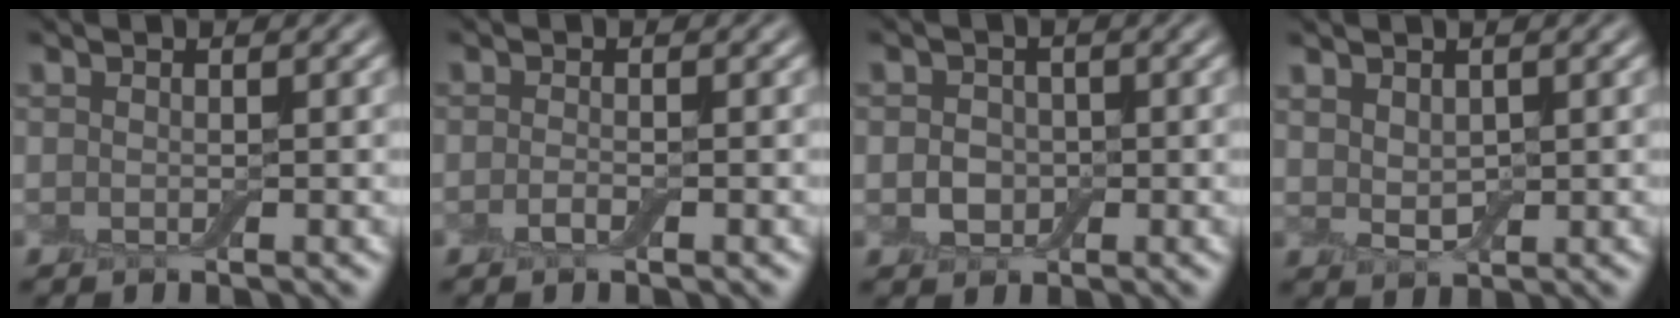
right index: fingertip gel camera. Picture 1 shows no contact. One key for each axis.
{"total": 1.0, "fx": -0.6, "fy": 0.2, "fz": 0.7, "tx": -0.017, "ty": -0.001, "tz": -0.013}
{"total": 2.2, "fx": -0.4, "fy": 1.9, "fz": 1.1, "tx": -0.019, "ty": -0.002, "tz": -0.011}
{"total": 2.2, "fx": 0.9, "fy": 1.2, "fz": 1.6, "tx": -0.031, "ty": -0.002, "tz": 0.023}